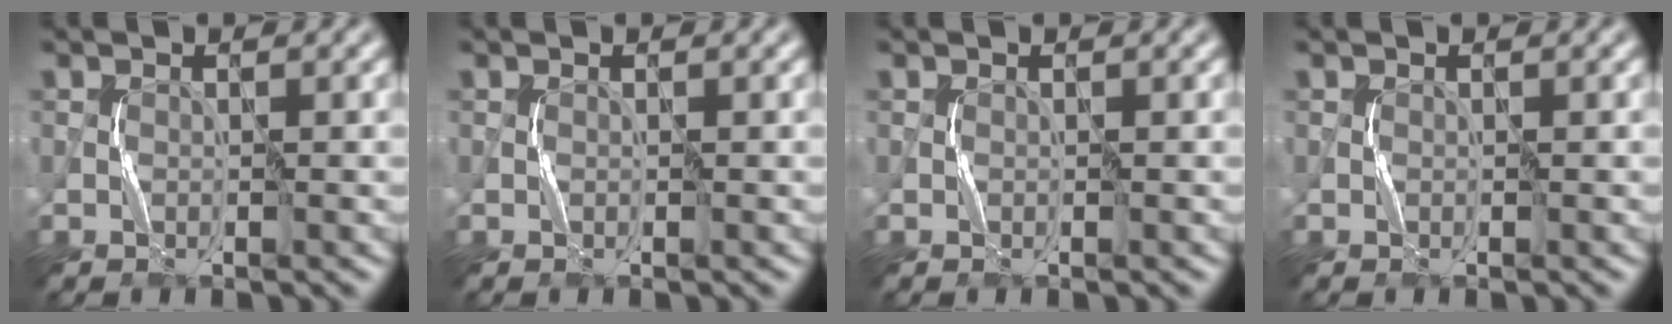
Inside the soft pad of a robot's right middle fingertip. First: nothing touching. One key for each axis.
{"total": 0.0}
{"total": 0.0}
{"total": 0.0}